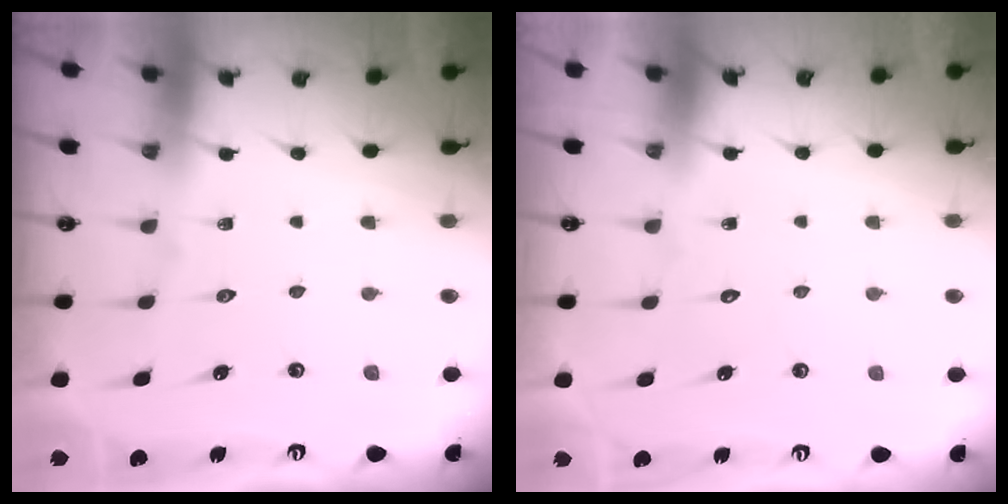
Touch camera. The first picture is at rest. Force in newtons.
{"total": 1.8, "press": 1.8, "slide": 0.0}